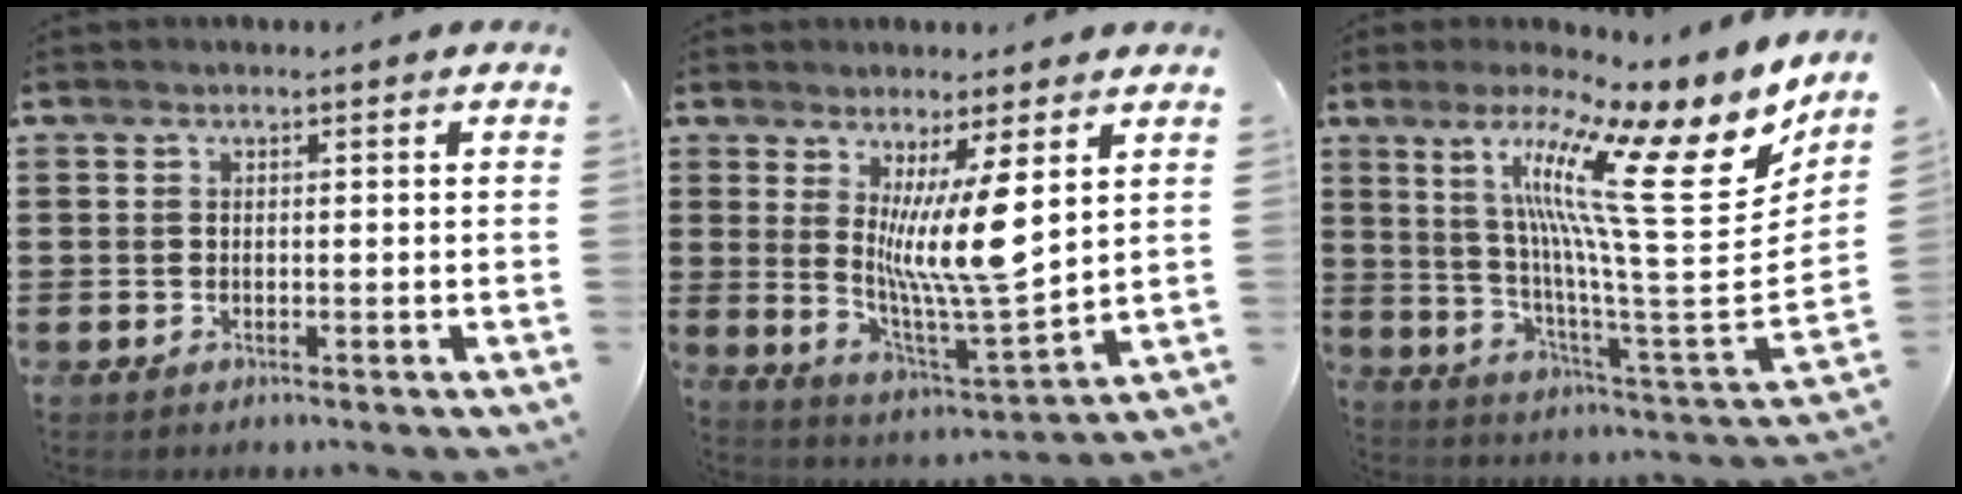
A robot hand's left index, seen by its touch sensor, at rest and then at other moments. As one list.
[{"total": 10.8, "force": [4.4, 0.9, 9.8], "torque": [-0.175, -0.037, 0.071]}, {"total": 19.0, "force": [10.1, 2.7, 15.9], "torque": [-0.291, -0.076, 0.148]}]